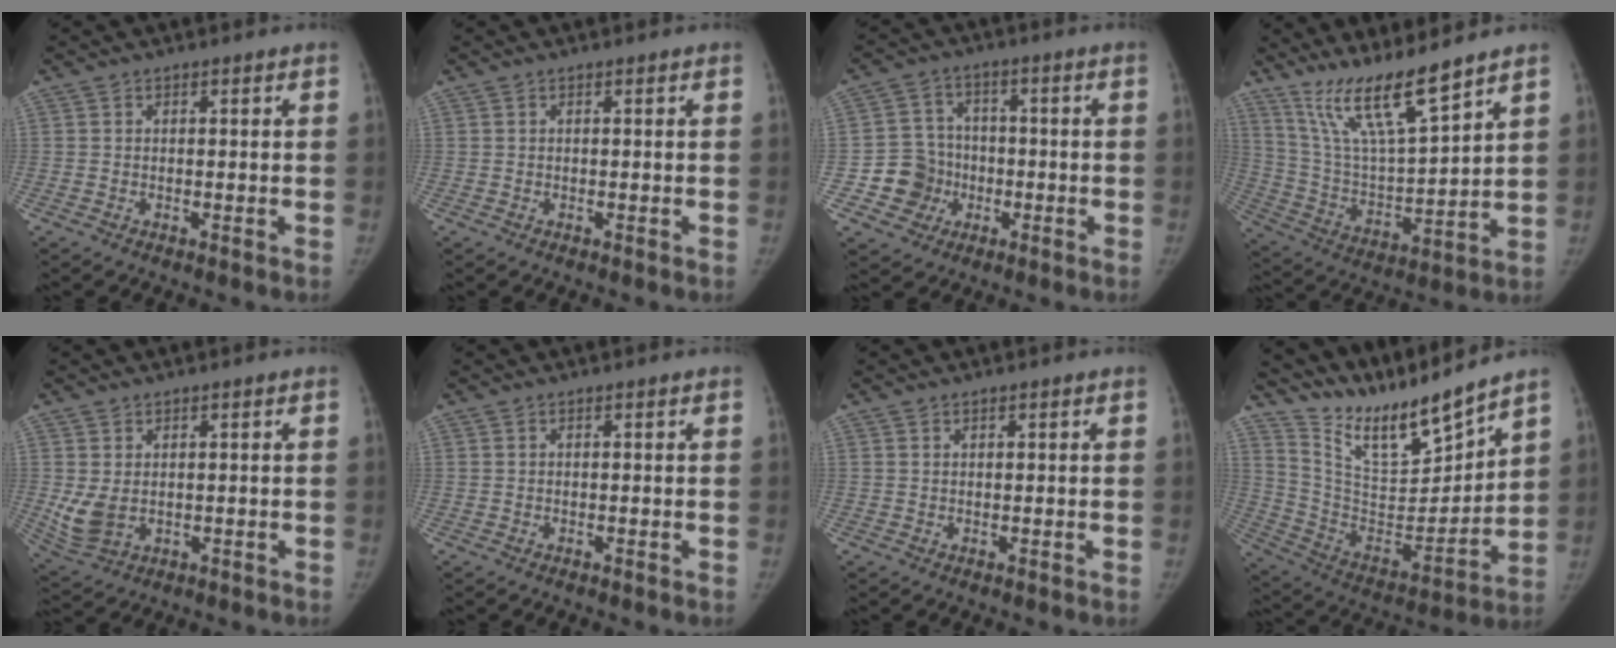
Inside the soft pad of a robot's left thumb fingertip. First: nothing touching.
{"total": 0.0}
{"total": 8.3, "force": [-2.3, 7.8, 1.5], "torque": [0.016, 0.018, -0.042]}
{"total": 14.5, "force": [11.4, 1.5, 8.9], "torque": [-0.156, -0.070, 0.225]}
{"total": 5.4, "force": [0.3, 3.9, 3.8], "torque": [-0.078, -0.012, 0.022]}
{"total": 0.0}
{"total": 0.0}
{"total": 17.8, "force": [16.0, 2.5, 7.4], "torque": [-0.097, -0.108, 0.304]}